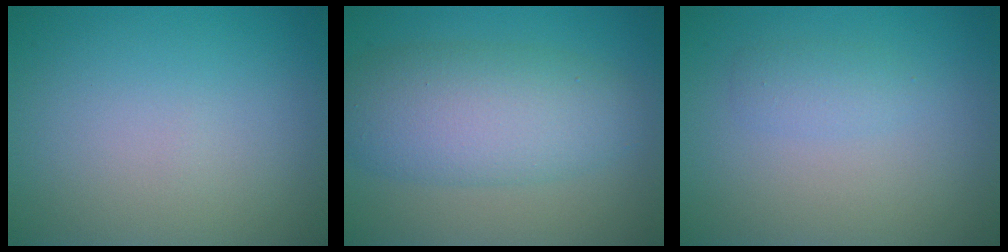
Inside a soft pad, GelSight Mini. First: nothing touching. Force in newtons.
{"total": 7.2, "press": 7.2, "slide": 0.1}
{"total": 1.5, "press": 1.4, "slide": 0.1}